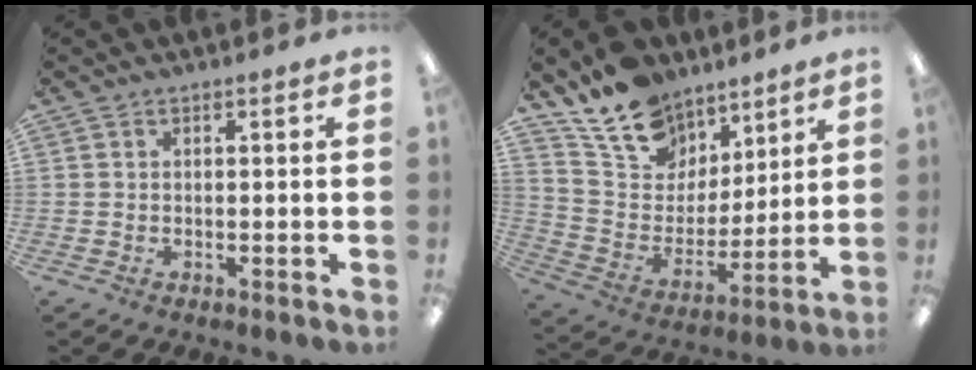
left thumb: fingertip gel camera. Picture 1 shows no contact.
{"total": 16.5, "force": [12.3, 10.0, 4.7], "torque": [-0.097, -0.082, 0.235]}